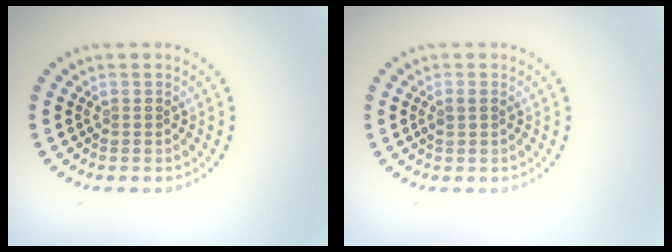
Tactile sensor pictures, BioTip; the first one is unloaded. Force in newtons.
{"total": 0.9, "press": 0.9, "slide": 0.2}